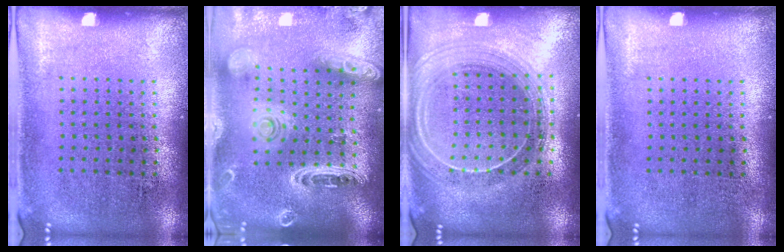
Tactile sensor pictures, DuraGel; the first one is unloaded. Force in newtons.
{"total": 2.5, "press": 2.3, "slide": 1.2}
{"total": 2.1, "press": 1.9, "slide": 1.0}
{"total": 0.0}